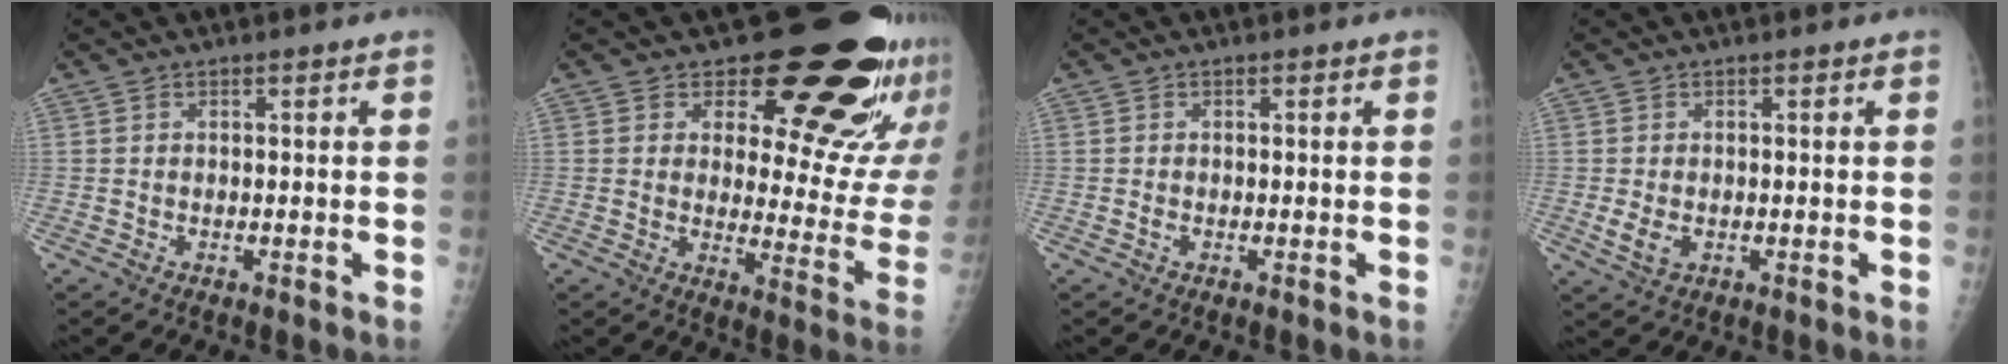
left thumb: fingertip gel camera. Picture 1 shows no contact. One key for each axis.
{"total": 22.3, "fx": 15.3, "fy": 9.6, "fz": 13.0, "tx": -0.121, "ty": -0.103, "tz": 0.187}
{"total": 0.7, "fx": -0.1, "fy": 0.5, "fz": 0.5, "tx": -0.005, "ty": 0.000, "tz": -0.003}
{"total": 3.2, "fx": -0.5, "fy": 2.2, "fz": 2.3, "tx": -0.042, "ty": -0.005, "tz": -0.005}